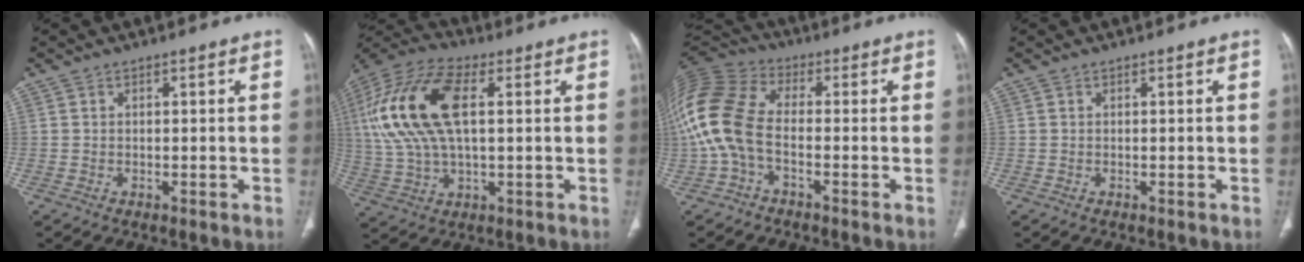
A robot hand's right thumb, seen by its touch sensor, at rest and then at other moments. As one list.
[{"total": 19.6, "force": [3.9, 9.5, 16.7], "torque": [-0.363, 0.017, 0.067]}, {"total": 15.6, "force": [-2.3, 9.3, 12.3], "torque": [-0.281, 0.032, -0.052]}, {"total": 0.0}]